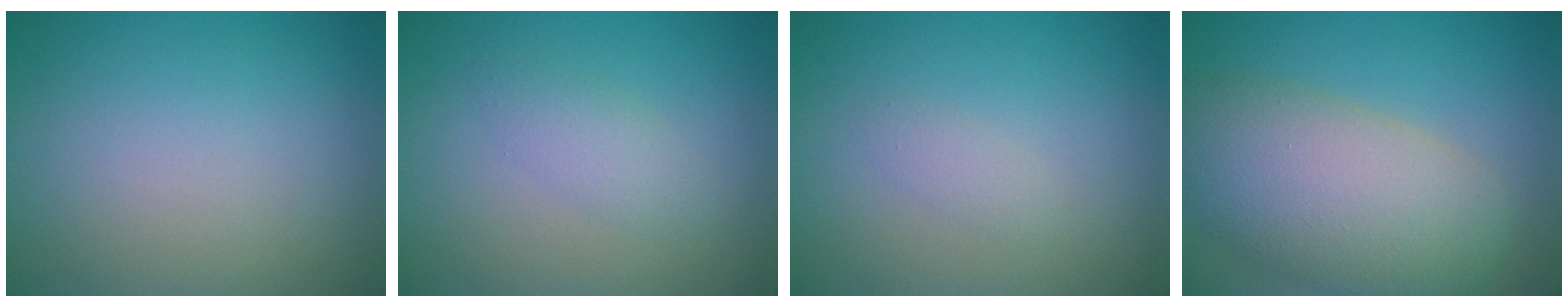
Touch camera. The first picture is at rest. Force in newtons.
{"total": 1.8, "press": 1.8, "slide": 0.1}
{"total": 1.0, "press": 1.0, "slide": 0.0}
{"total": 10.1, "press": 10.0, "slide": 0.4}